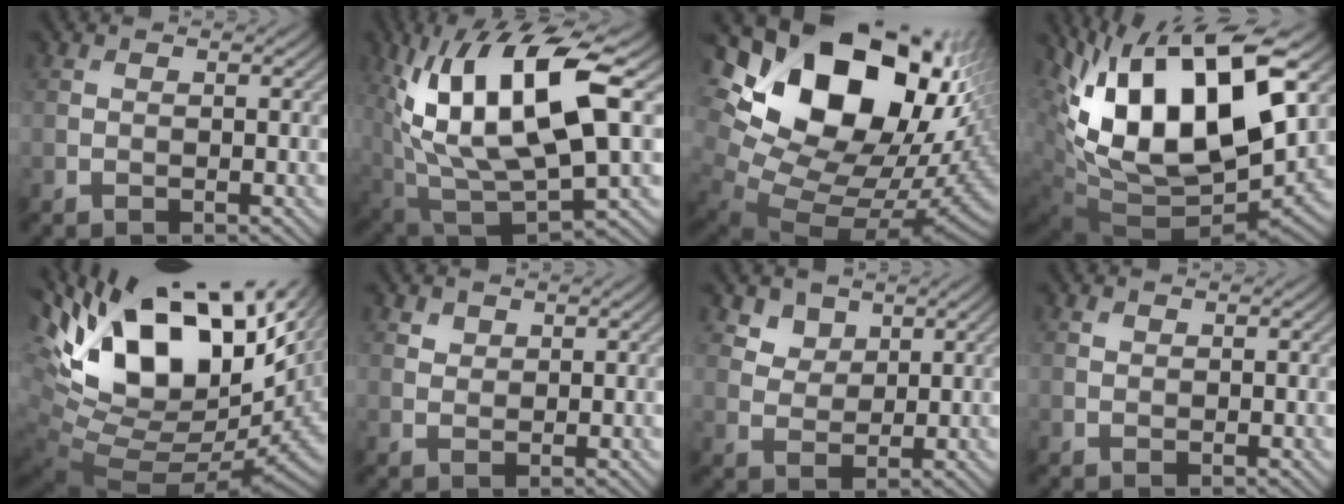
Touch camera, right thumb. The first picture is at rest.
{"total": 17.6, "force": [4.9, 6.9, 15.4], "torque": [-0.307, 0.003, 0.092]}
{"total": 21.8, "force": [6.5, 14.8, 14.6], "torque": [-0.275, 0.009, 0.140]}
{"total": 19.3, "force": [5.5, 9.9, 15.6], "torque": [-0.320, 0.003, 0.106]}
{"total": 18.9, "force": [6.8, 10.0, 14.6], "torque": [-0.275, 0.003, 0.135]}
{"total": 1.5, "force": [1.1, 1.0, 0.4], "torque": [-0.009, -0.002, 0.022]}
{"total": 3.4, "force": [2.4, 2.3, 1.0], "torque": [-0.034, -0.018, 0.054]}
{"total": 0.5, "force": [0.4, 0.4, 0.2], "torque": [-0.003, -0.003, 0.008]}